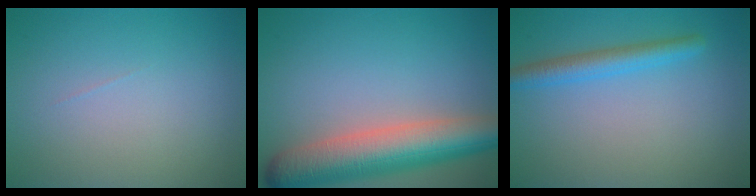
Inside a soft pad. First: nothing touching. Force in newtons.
{"total": 8.5, "press": 8.5, "slide": 0.4}
{"total": 2.8, "press": 2.8, "slide": 0.1}